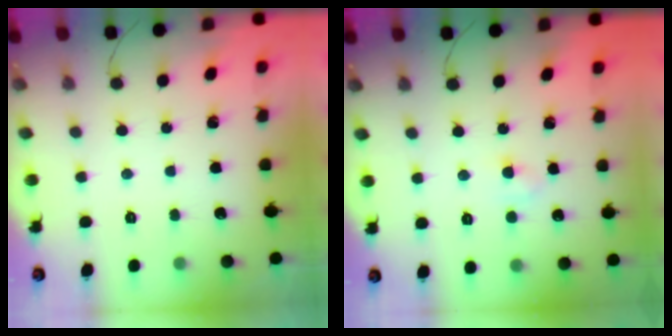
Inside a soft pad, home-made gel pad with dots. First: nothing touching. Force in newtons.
{"total": 2.4, "press": 2.2, "slide": 1.0}